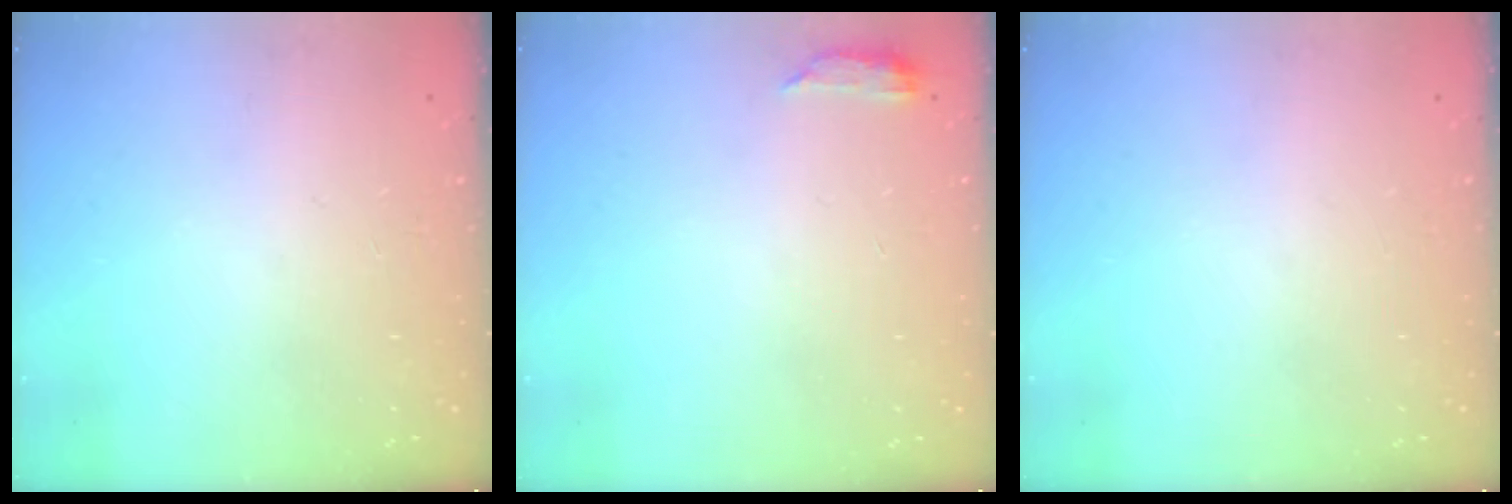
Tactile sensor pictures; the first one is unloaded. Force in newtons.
{"total": 3.4, "press": 3.3, "slide": 0.5}
{"total": 0.0}